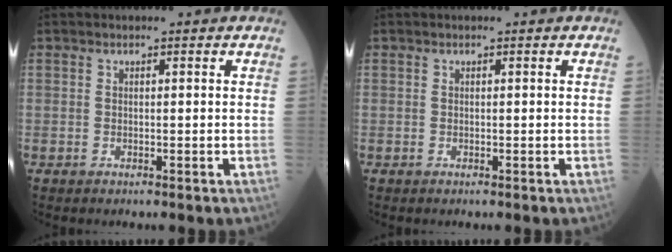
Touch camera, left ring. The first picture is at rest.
{"total": 0.0}